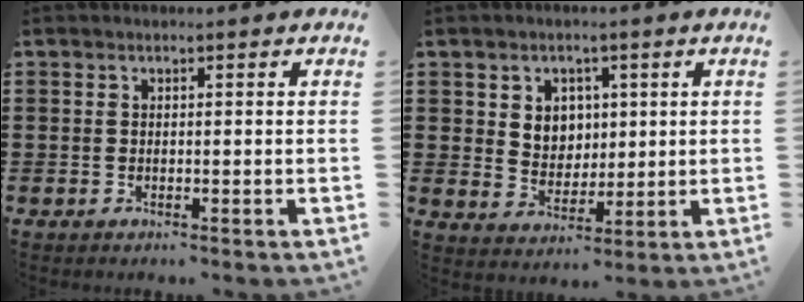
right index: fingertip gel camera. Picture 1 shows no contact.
{"total": 4.6, "force": [1.6, 4.1, 1.2], "torque": [-0.027, 0.005, 0.025]}